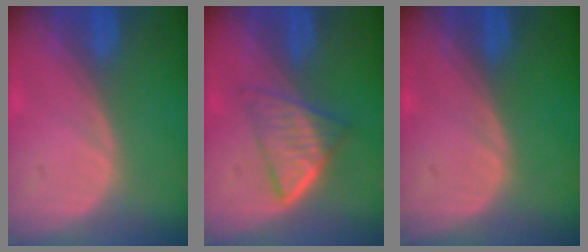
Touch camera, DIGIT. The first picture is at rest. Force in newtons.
{"total": 6.3, "press": 5.4, "slide": 3.1}
{"total": 0.0}